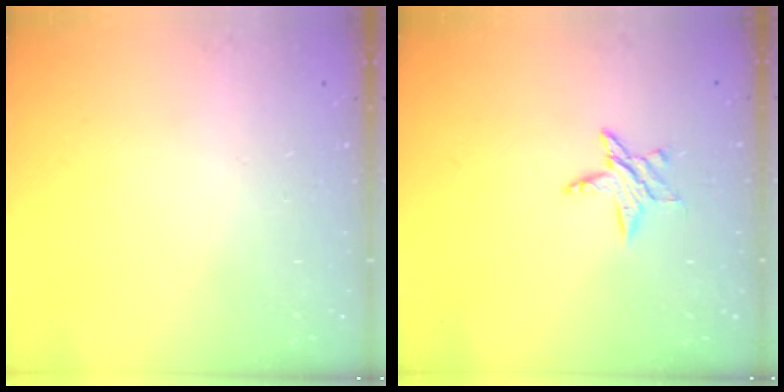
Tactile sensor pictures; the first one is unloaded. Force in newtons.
{"total": 5.7, "press": 5.7, "slide": 0.6}